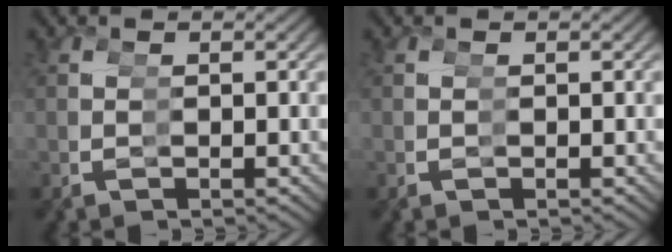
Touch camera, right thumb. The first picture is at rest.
{"total": 0.0}